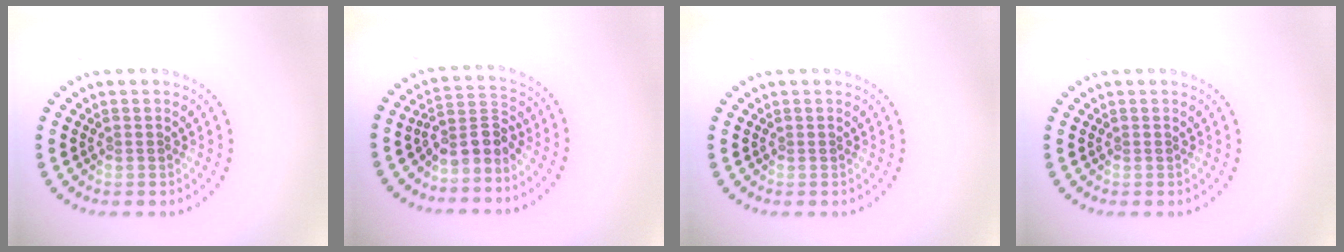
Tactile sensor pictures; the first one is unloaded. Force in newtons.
{"total": 3.0, "press": 2.3, "slide": 2.0}
{"total": 0.0}
{"total": 0.0}